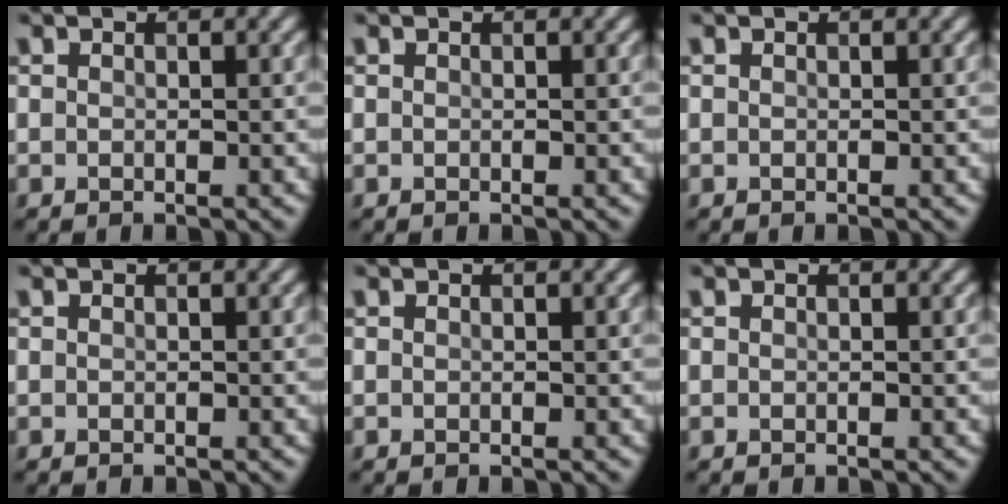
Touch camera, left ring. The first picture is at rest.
{"total": 0.0}
{"total": 0.0}
{"total": 0.0}
{"total": 0.0}
{"total": 0.0}